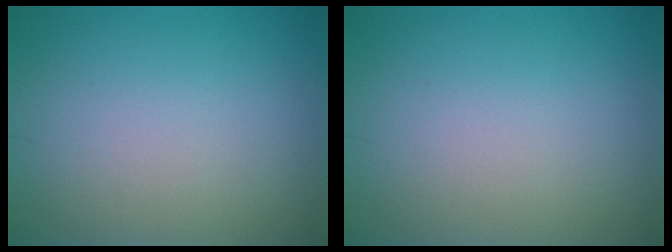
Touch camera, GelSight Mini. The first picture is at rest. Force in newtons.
{"total": 0.0}